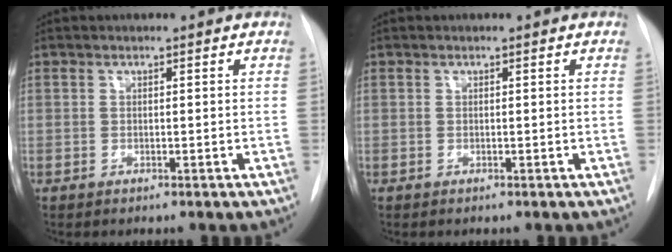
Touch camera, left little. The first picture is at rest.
{"total": 0.0}